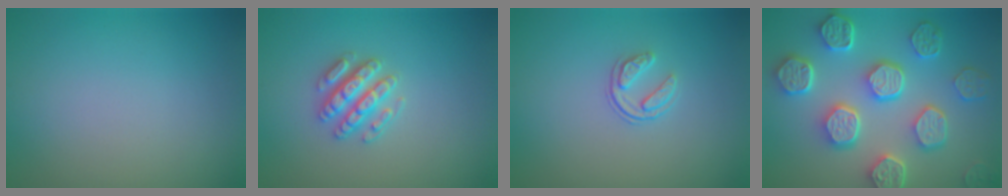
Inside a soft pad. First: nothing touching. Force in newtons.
{"total": 3.0, "press": 2.8, "slide": 1.1}
{"total": 1.7, "press": 1.1, "slide": 1.3}
{"total": 8.0, "press": 6.3, "slide": 5.0}